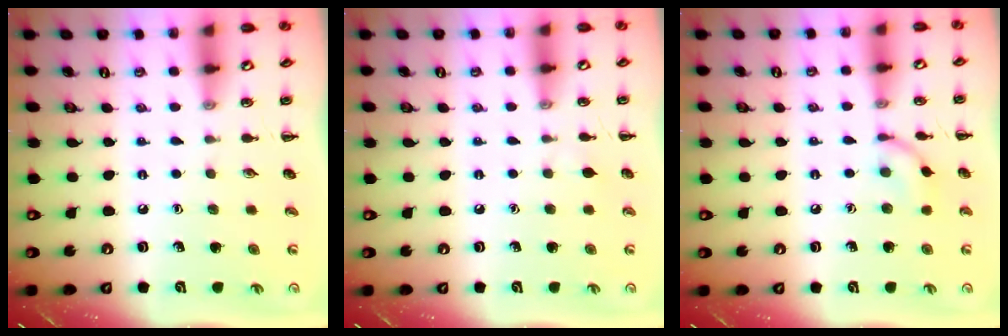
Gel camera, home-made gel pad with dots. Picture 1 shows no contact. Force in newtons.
{"total": 2.7, "press": 2.5, "slide": 1.0}
{"total": 7.6, "press": 7.6, "slide": 0.4}